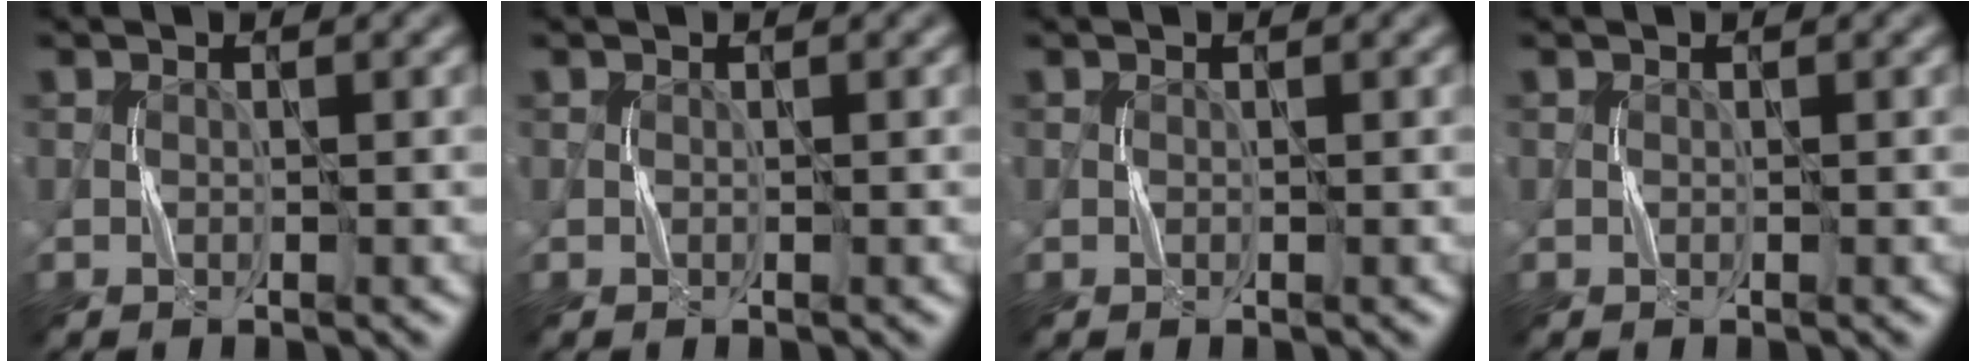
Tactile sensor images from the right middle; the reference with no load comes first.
{"total": 0.0}
{"total": 0.0}
{"total": 0.0}